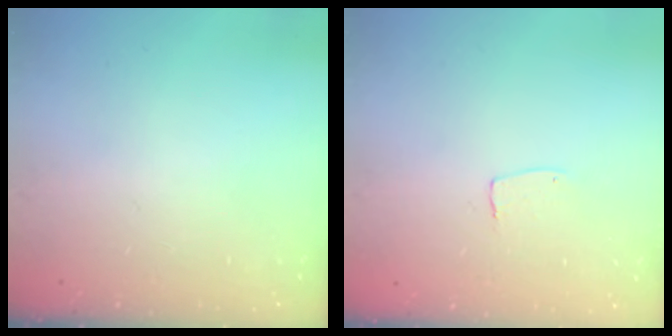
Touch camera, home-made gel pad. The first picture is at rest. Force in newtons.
{"total": 2.6, "press": 2.6, "slide": 0.1}